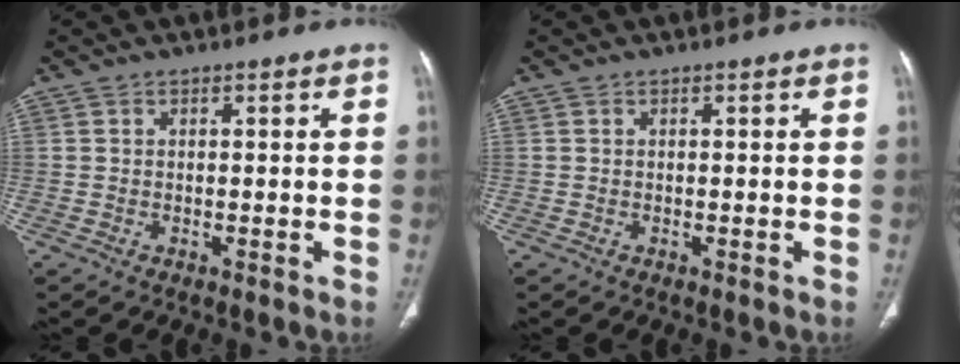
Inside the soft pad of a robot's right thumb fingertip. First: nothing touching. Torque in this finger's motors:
{"motor_torque": [1.15, 1.14, 0.08, -0.04, 0.00]}